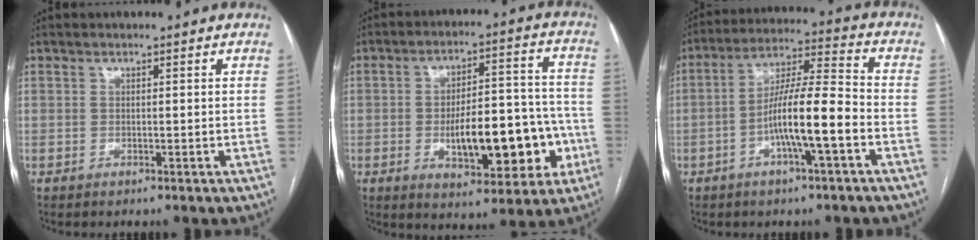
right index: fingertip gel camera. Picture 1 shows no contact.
{"total": 15.5, "force": [-3.9, 6.1, 13.8], "torque": [-0.194, 0.026, -0.046]}
{"total": 11.2, "force": [-3.8, 0.8, 10.5], "torque": [-0.193, 0.014, -0.067]}